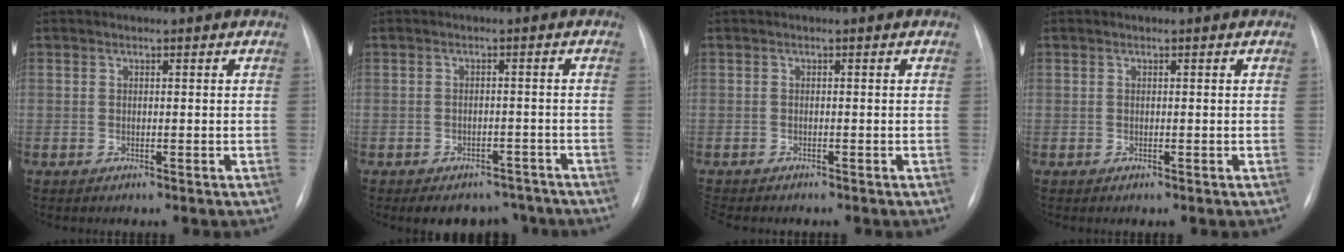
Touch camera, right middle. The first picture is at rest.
{"total": 7.9, "force": [-6.5, 4.0, 2.0], "torque": [-0.007, 0.012, -0.079]}
{"total": 3.6, "force": [-3.1, 1.3, 1.3], "torque": [-0.020, -0.007, -0.044]}
{"total": 0.0}